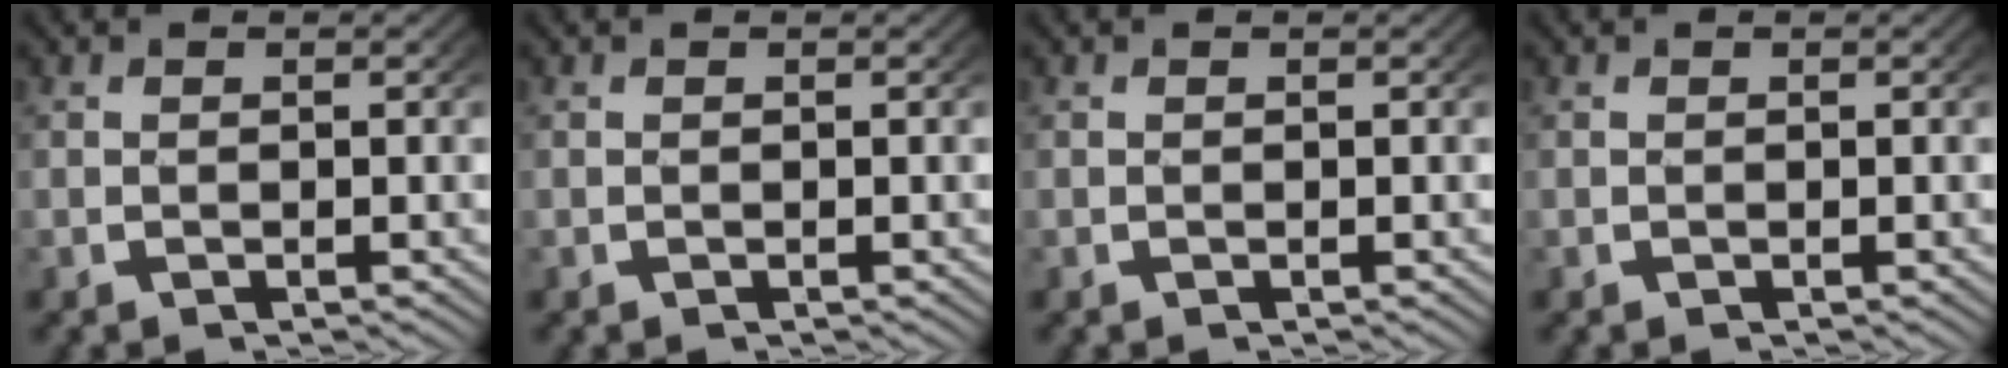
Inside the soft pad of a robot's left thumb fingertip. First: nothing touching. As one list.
[{"total": 0.0}, {"total": 0.0}, {"total": 0.0}]